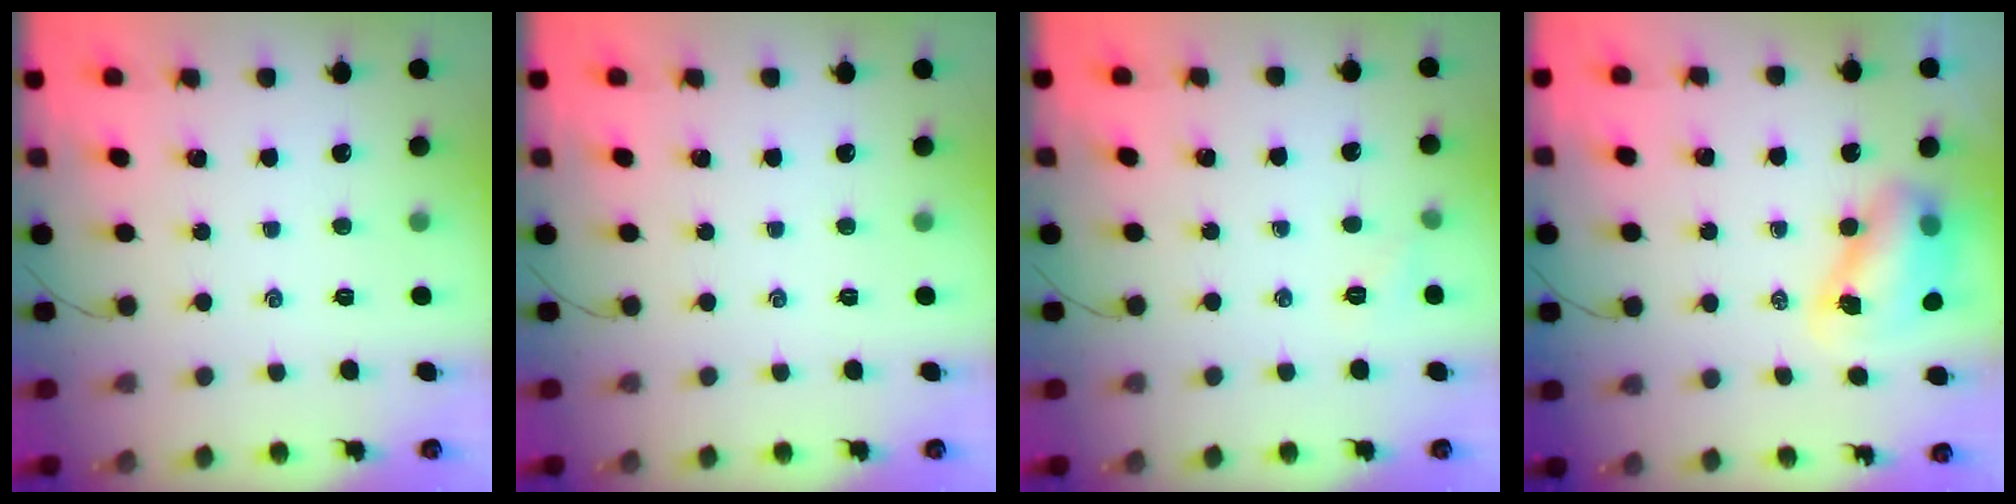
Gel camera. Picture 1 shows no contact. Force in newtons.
{"total": 0.0}
{"total": 4.2, "press": 4.0, "slide": 1.1}
{"total": 8.5, "press": 8.3, "slide": 2.0}